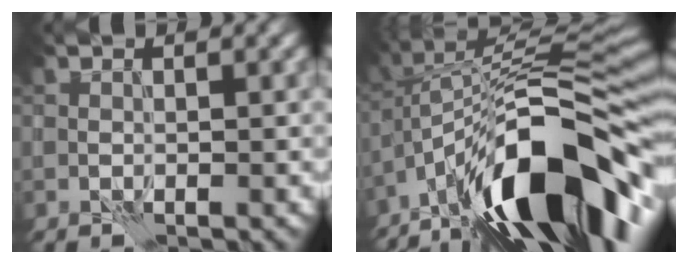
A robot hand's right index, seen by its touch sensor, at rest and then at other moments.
{"total": 15.8, "force": [-7.3, 5.4, 12.9], "torque": [-0.199, 0.034, -0.133]}